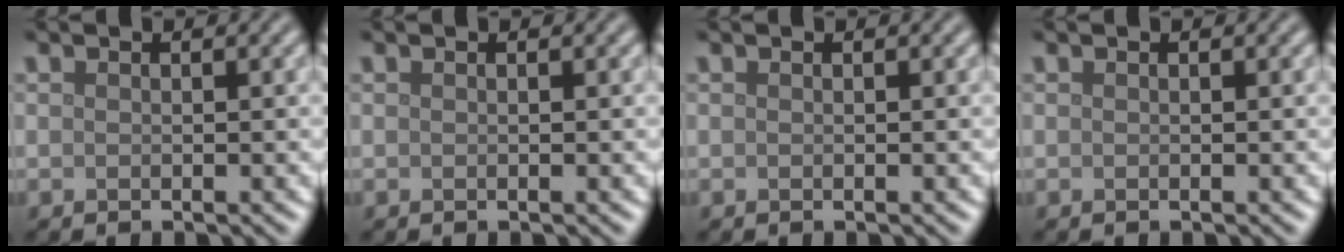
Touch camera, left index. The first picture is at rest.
{"total": 0.0}
{"total": 0.0}
{"total": 0.0}